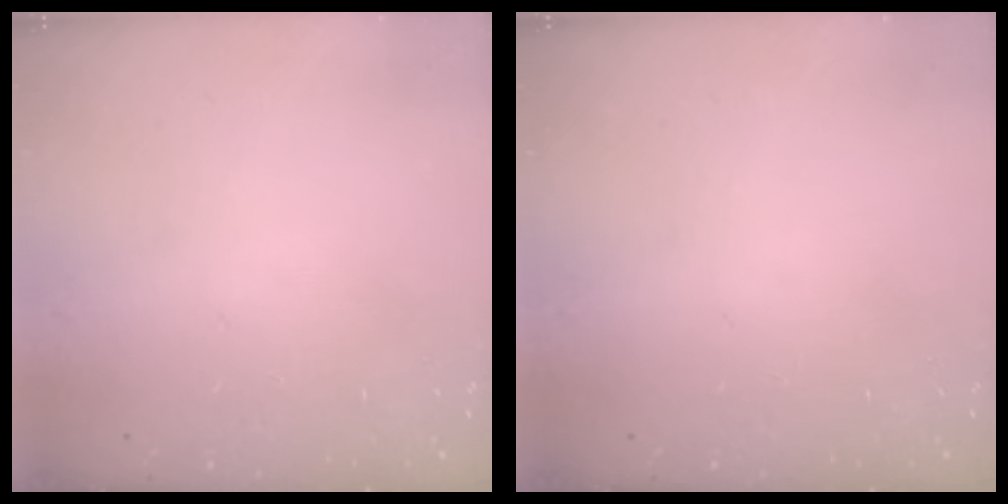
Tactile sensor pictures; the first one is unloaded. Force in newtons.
{"total": 0.0}